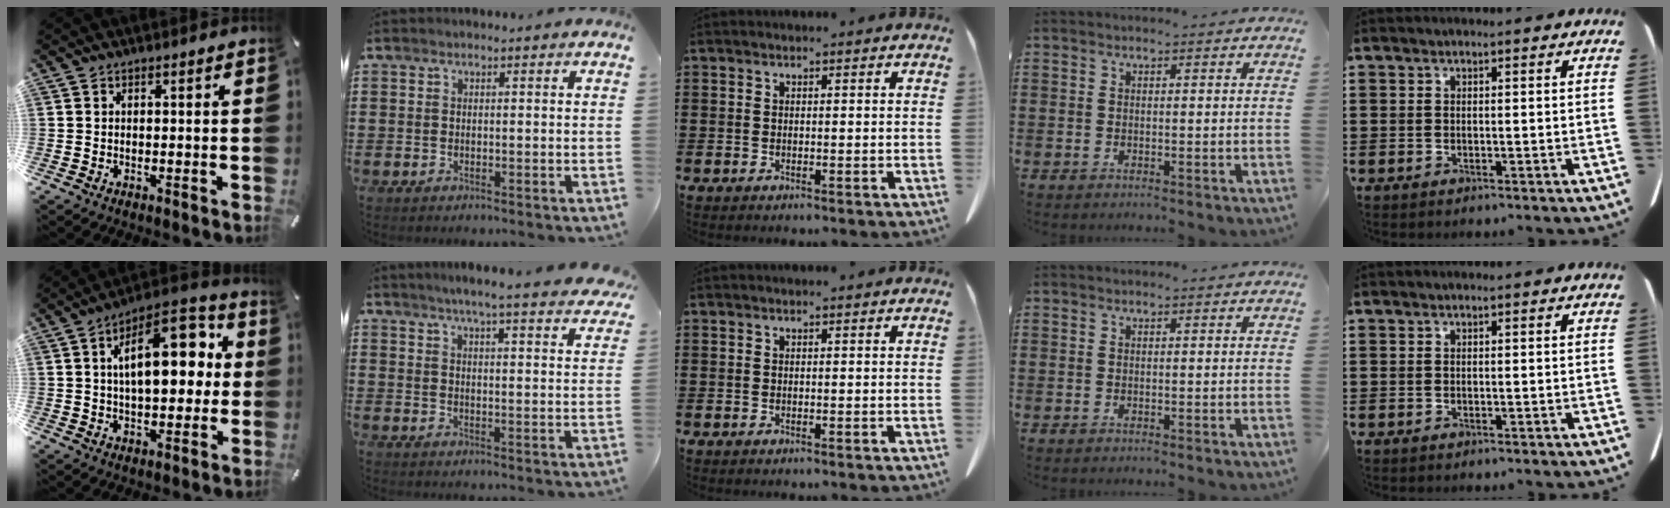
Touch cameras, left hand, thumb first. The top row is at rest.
{"thumb": {"total": 17.4, "force": [4.2, 8.9, 14.3], "torque": [-0.197, -0.009, 0.065]}, "index": {"total": 4.9, "force": [4.4, -0.6, 1.9], "torque": [-0.054, -0.024, 0.074]}}